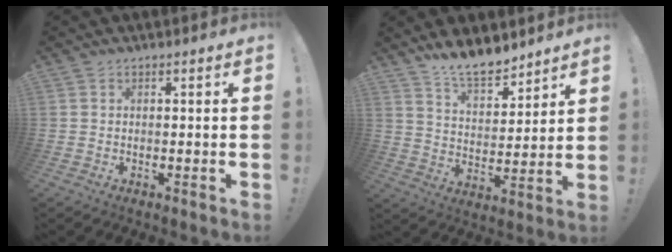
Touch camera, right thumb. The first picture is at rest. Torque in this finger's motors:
{"motor_torque": [0.04, 2.09, 0.57, 0.51, 0.00]}